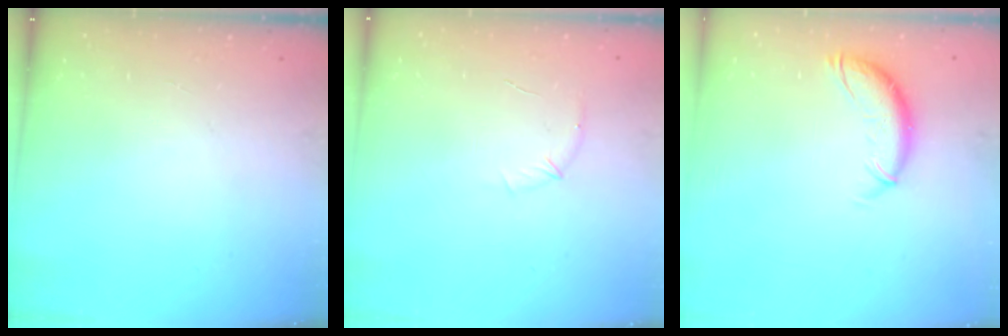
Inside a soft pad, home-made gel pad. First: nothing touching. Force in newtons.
{"total": 5.5, "press": 5.3, "slide": 1.5}
{"total": 10.8, "press": 10.6, "slide": 1.8}